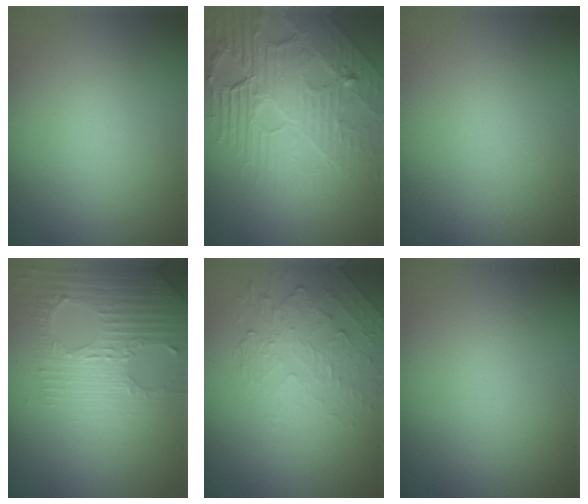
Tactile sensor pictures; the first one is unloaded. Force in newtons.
{"total": 8.2, "press": 6.0, "slide": 5.6}
{"total": 0.0}
{"total": 3.1, "press": 3.0, "slide": 0.6}
{"total": 2.2, "press": 1.1, "slide": 1.9}
{"total": 0.0}